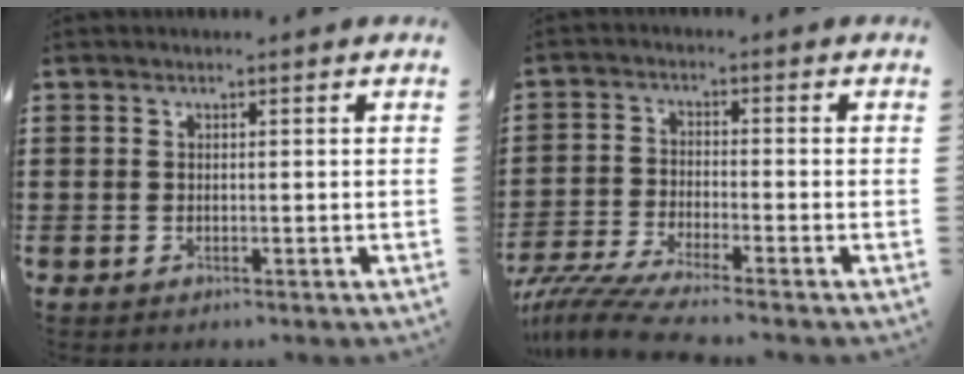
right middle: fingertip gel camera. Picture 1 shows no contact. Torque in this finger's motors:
{"motor_torque": [1.48, -0.66, 0.47, 0.14]}